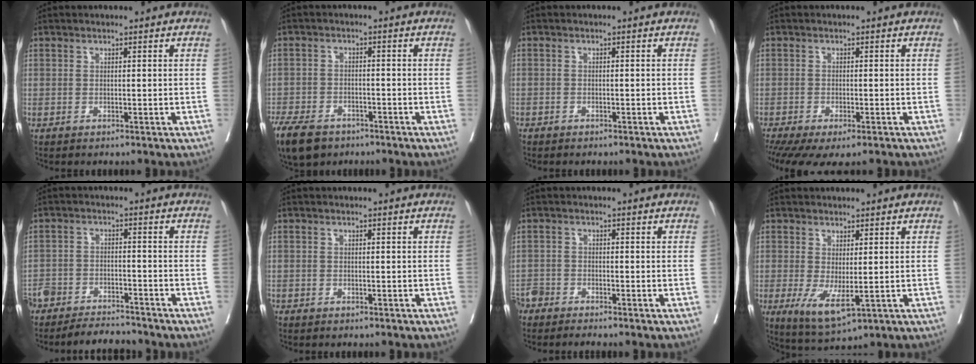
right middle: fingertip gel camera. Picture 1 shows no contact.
{"total": 11.2, "force": [-7.8, 6.2, 5.2], "torque": [-0.119, -0.013, -0.126]}
{"total": 1.0, "force": [-0.8, 0.6, 0.0], "torque": [-0.010, 0.002, -0.016]}
{"total": 9.5, "force": [-7.1, 2.8, 5.6], "torque": [-0.092, -0.010, -0.108]}
{"total": 8.4, "force": [-8.0, 2.0, 1.6], "torque": [-0.018, 0.007, -0.127]}
{"total": 1.0, "force": [-0.8, 0.6, 0.0], "torque": [-0.010, 0.002, -0.016]}
{"total": 4.4, "force": [-4.3, 0.9, 0.9], "torque": [-0.005, -0.011, -0.080]}
{"total": 5.9, "force": [-1.1, 2.0, 5.5], "torque": [-0.105, -0.021, -0.006]}